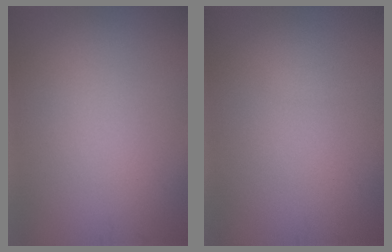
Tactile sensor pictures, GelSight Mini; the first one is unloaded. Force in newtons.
{"total": 0.5, "press": 0.5, "slide": 0.0}